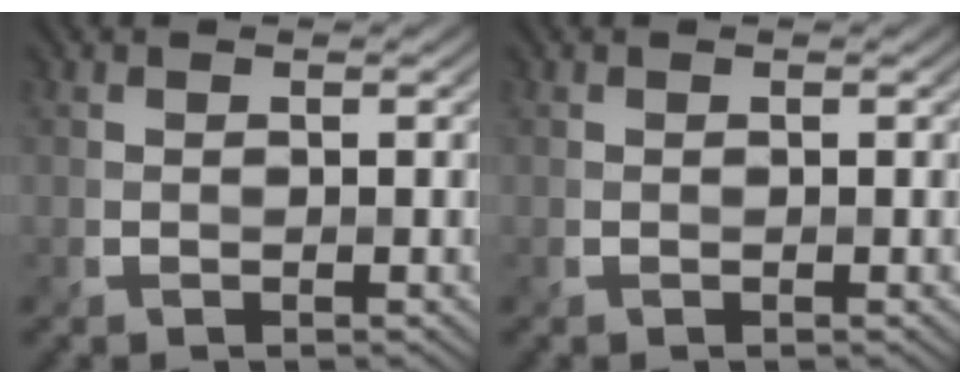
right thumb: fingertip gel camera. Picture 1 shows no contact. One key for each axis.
{"total": 0.0}